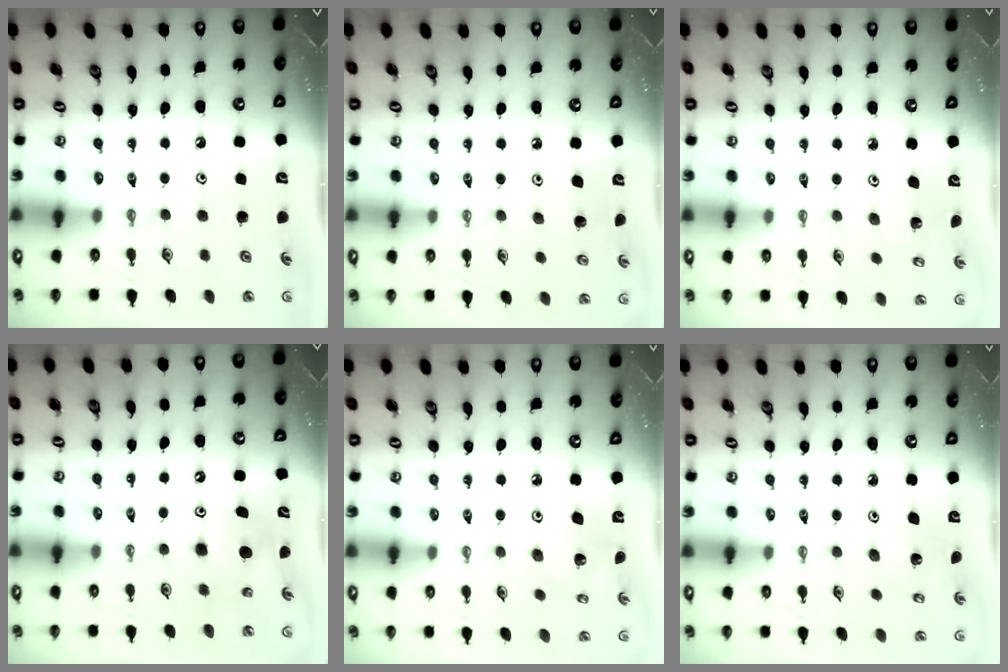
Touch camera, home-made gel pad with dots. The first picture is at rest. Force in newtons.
{"total": 4.9, "press": 4.7, "slide": 1.3}
{"total": 1.7, "press": 1.7, "slide": 0.1}
{"total": 8.1, "press": 8.0, "slide": 0.7}
{"total": 4.4, "press": 4.4, "slide": 0.2}
{"total": 2.0, "press": 2.0, "slide": 0.1}